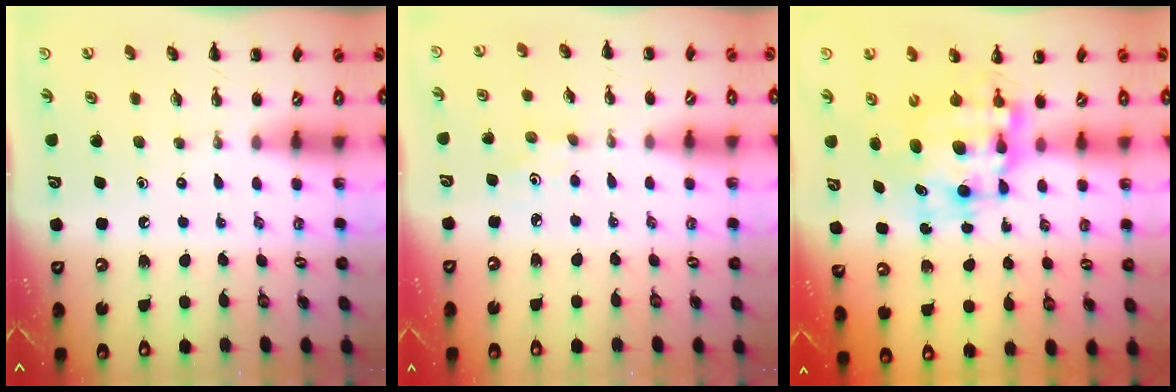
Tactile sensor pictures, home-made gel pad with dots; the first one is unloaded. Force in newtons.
{"total": 1.5, "press": 1.4, "slide": 0.5}
{"total": 10.1, "press": 9.8, "slide": 2.6}